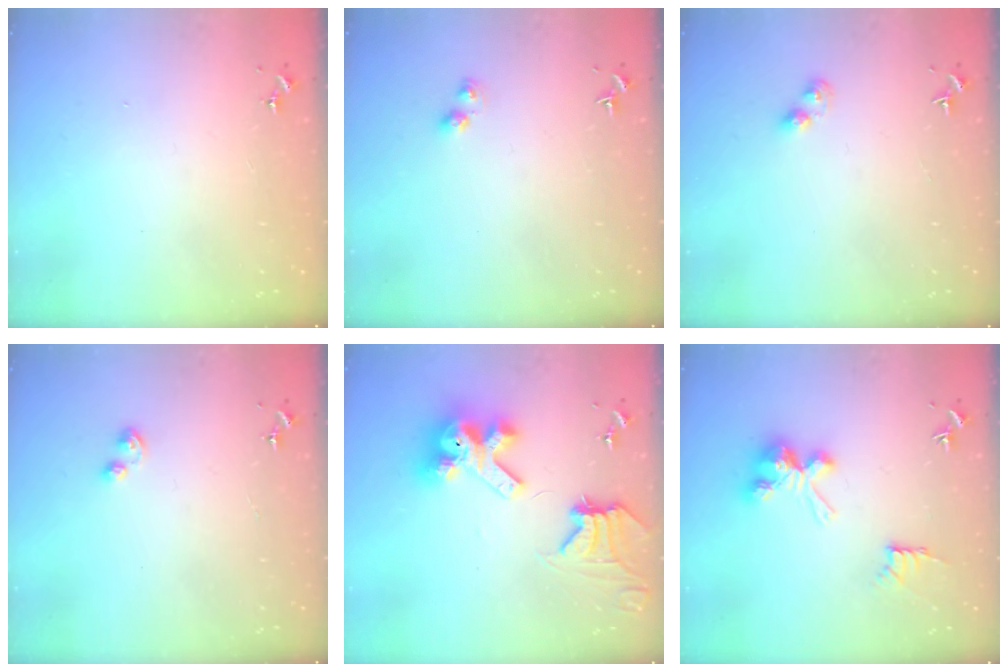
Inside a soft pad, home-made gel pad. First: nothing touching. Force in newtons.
{"total": 4.4, "press": 4.4, "slide": 0.3}
{"total": 3.2, "press": 3.2, "slide": 0.5}
{"total": 3.8, "press": 3.8, "slide": 0.5}
{"total": 15.0, "press": 14.9, "slide": 1.7}
{"total": 10.1, "press": 10.1, "slide": 0.1}